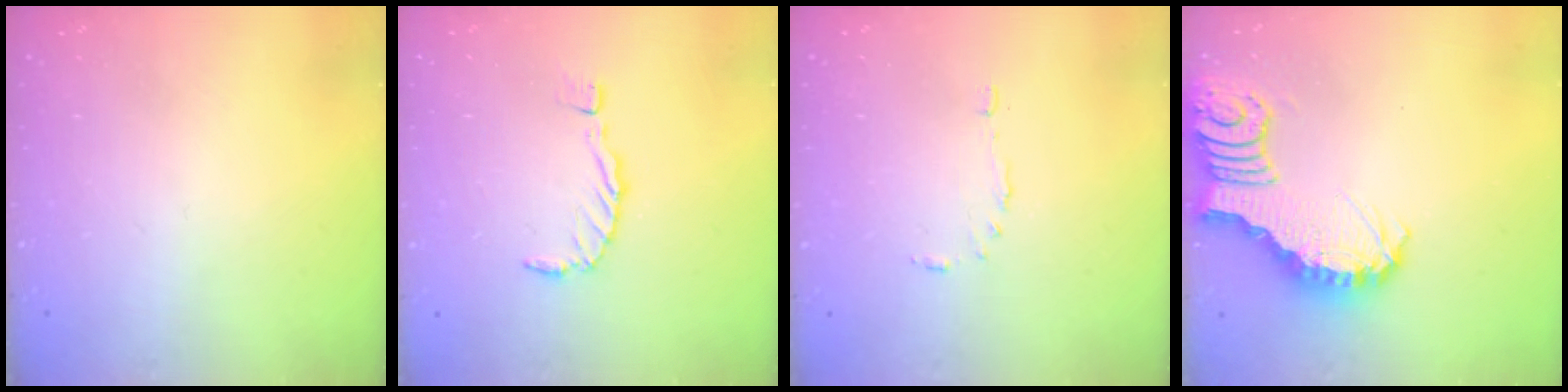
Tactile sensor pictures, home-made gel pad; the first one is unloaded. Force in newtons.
{"total": 0.0}
{"total": 3.6, "press": 3.6, "slide": 0.4}
{"total": 4.0, "press": 4.0, "slide": 0.6}